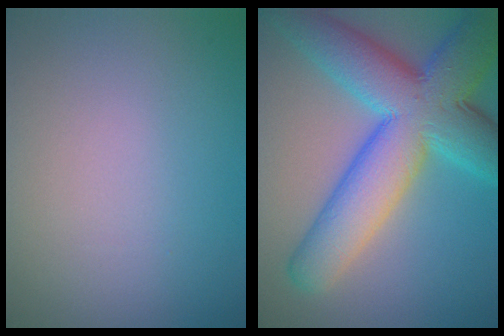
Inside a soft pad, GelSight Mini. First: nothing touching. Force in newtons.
{"total": 11.7, "press": 11.7, "slide": 0.3}